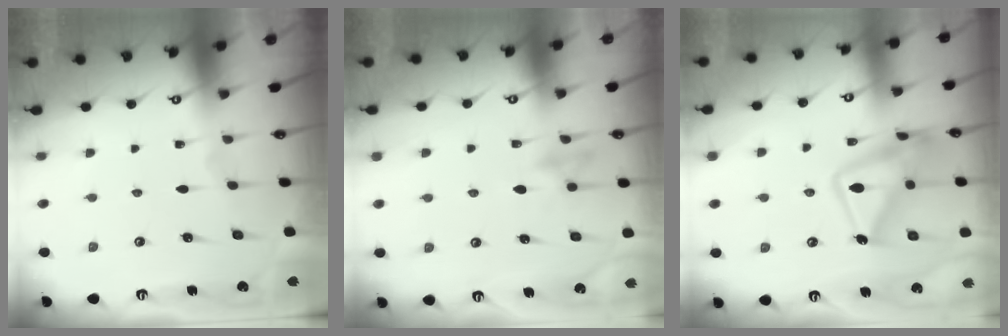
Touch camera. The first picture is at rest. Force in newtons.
{"total": 10.2, "press": 10.0, "slide": 2.0}
{"total": 15.9, "press": 15.9, "slide": 1.4}